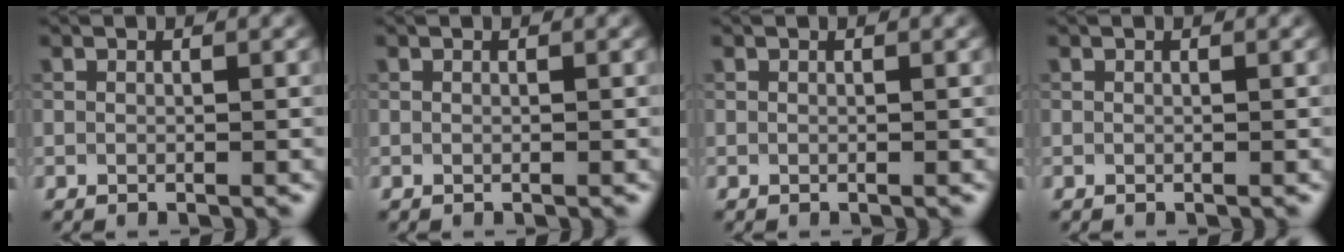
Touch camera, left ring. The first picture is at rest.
{"total": 0.0}
{"total": 0.0}
{"total": 0.0}